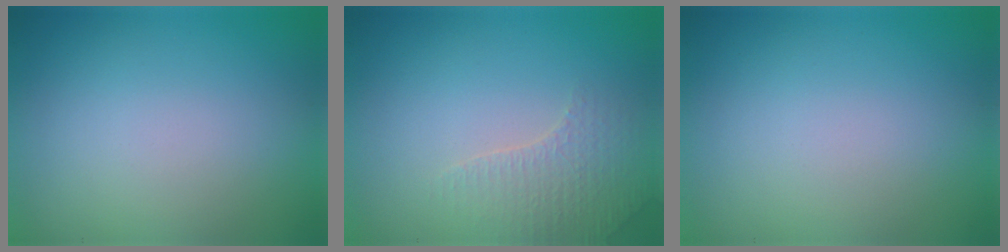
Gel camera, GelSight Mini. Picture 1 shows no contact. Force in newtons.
{"total": 2.6, "press": 2.5, "slide": 0.5}
{"total": 0.0}